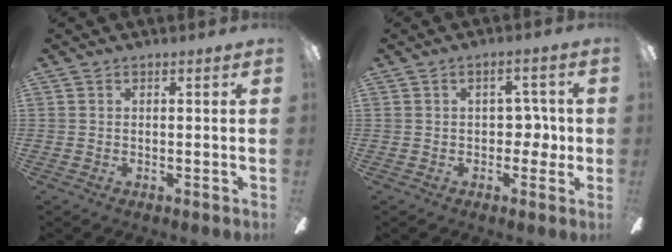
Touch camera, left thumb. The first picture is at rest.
{"total": 6.2, "force": [0.3, 3.9, 4.8], "torque": [-0.067, 0.006, 0.000]}